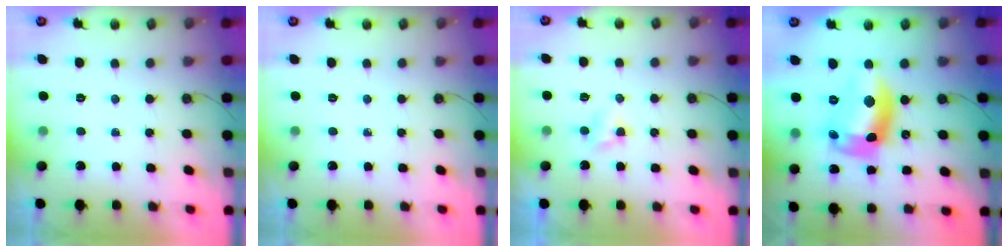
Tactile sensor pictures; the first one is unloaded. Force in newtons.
{"total": 0.0}
{"total": 2.4, "press": 2.4, "slide": 0.3}
{"total": 14.9, "press": 14.8, "slide": 0.9}